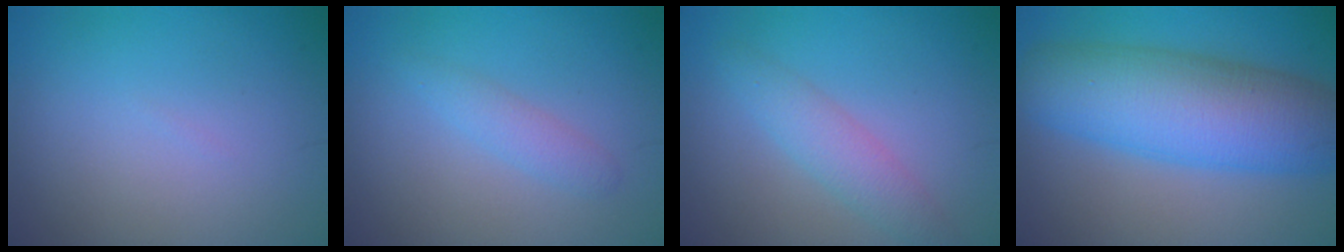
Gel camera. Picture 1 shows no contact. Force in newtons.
{"total": 1.7, "press": 1.7, "slide": 0.1}
{"total": 2.8, "press": 2.8, "slide": 0.1}
{"total": 10.1, "press": 10.1, "slide": 0.3}